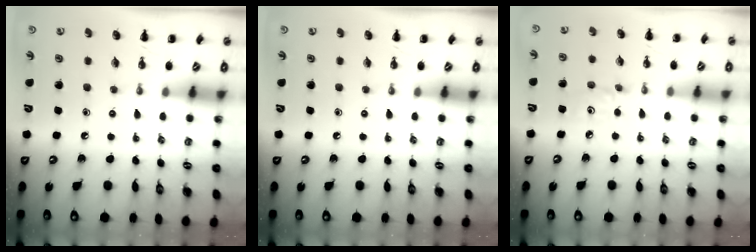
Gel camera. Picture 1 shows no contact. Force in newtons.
{"total": 0.0}
{"total": 3.0, "press": 2.8, "slide": 1.1}